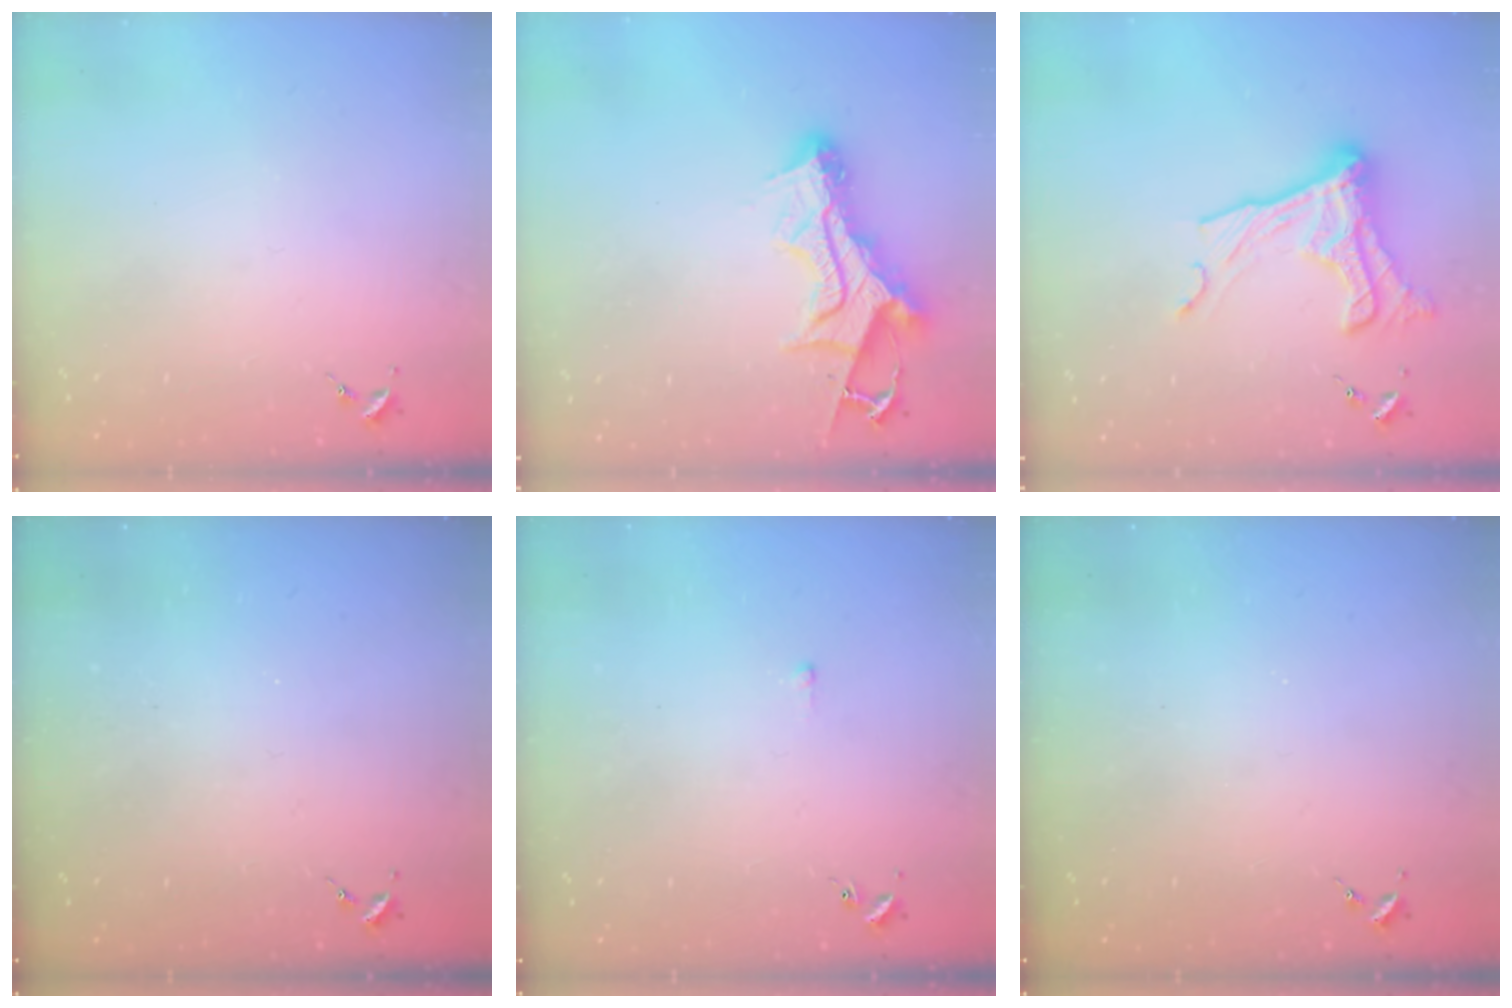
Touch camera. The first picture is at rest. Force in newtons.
{"total": 13.9, "press": 13.8, "slide": 1.2}
{"total": 16.7, "press": 16.6, "slide": 1.1}
{"total": 0.0}
{"total": 1.8, "press": 1.8, "slide": 0.3}
{"total": 0.0}